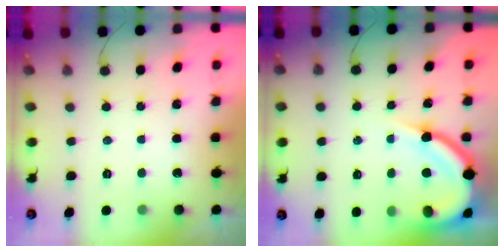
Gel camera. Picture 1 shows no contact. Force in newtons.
{"total": 12.6, "press": 12.6, "slide": 1.0}